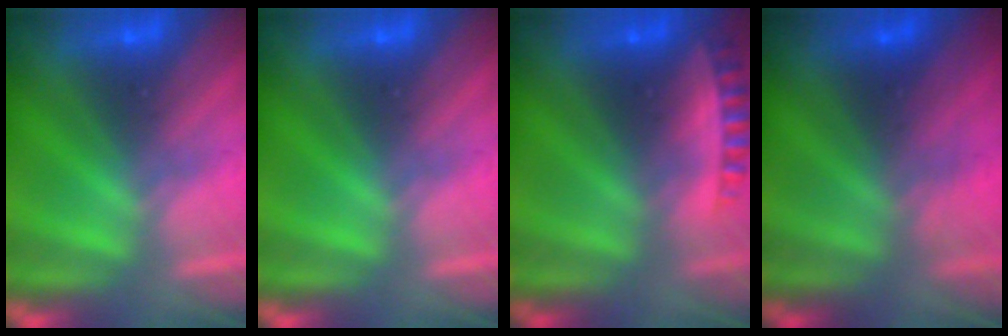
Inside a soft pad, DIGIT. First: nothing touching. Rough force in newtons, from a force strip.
{"total": 0.0}
{"total": 2.9}
{"total": 3.1}